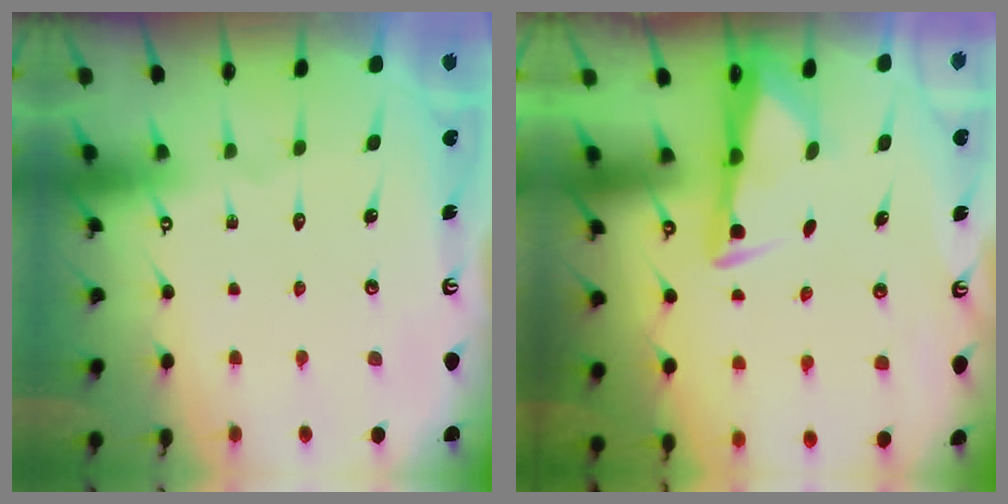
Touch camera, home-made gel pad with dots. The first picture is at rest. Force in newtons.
{"total": 3.2, "press": 3.1, "slide": 0.8}